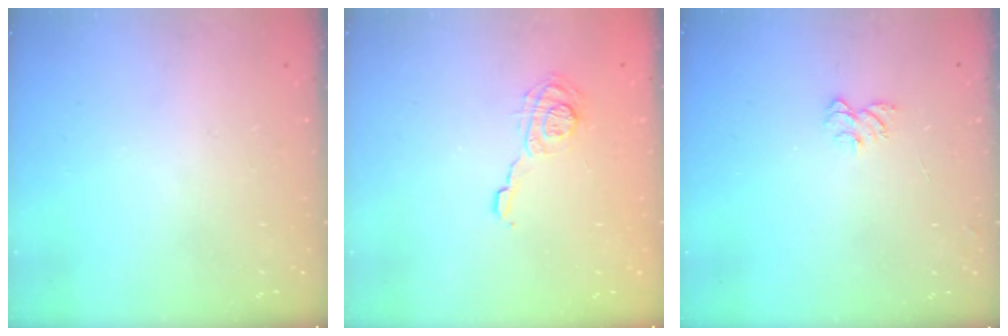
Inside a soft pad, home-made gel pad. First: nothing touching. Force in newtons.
{"total": 11.5, "press": 11.5, "slide": 0.4}
{"total": 4.6, "press": 4.6, "slide": 0.3}